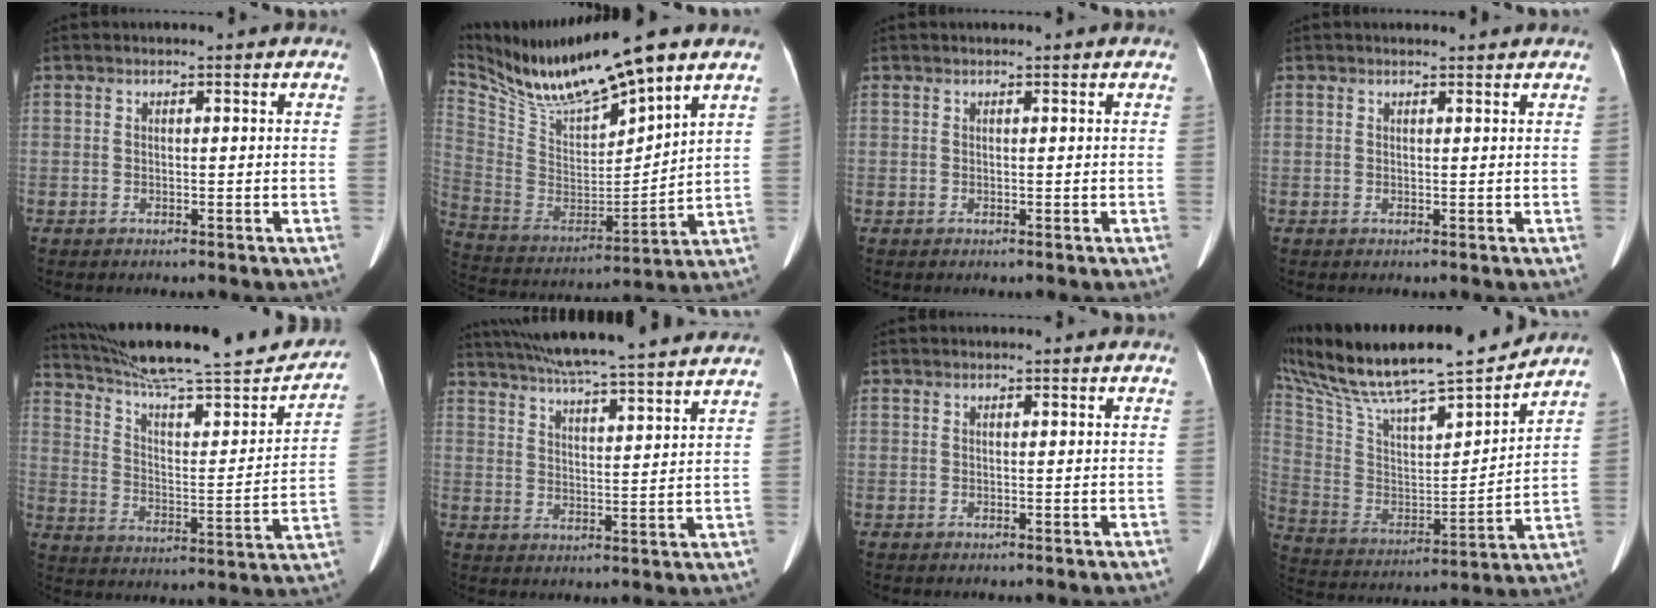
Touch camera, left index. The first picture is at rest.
{"total": 19.2, "force": [15.9, 1.8, 10.6], "torque": [-0.208, -0.008, 0.303]}
{"total": 1.2, "force": [1.0, 0.0, 0.5], "torque": [-0.009, 0.020, 0.021]}
{"total": 3.2, "force": [3.1, 0.4, 0.9], "torque": [-0.013, 0.015, 0.039]}
{"total": 26.9, "force": [24.0, 3.1, 11.7], "torque": [-0.187, -0.029, 0.337]}
{"total": 23.3, "force": [20.9, 1.1, 10.3], "torque": [-0.175, 0.013, 0.291]}
{"total": 0.0}
{"total": 27.0, "force": [23.8, 3.4, 12.2], "torque": [-0.244, -0.012, 0.384]}